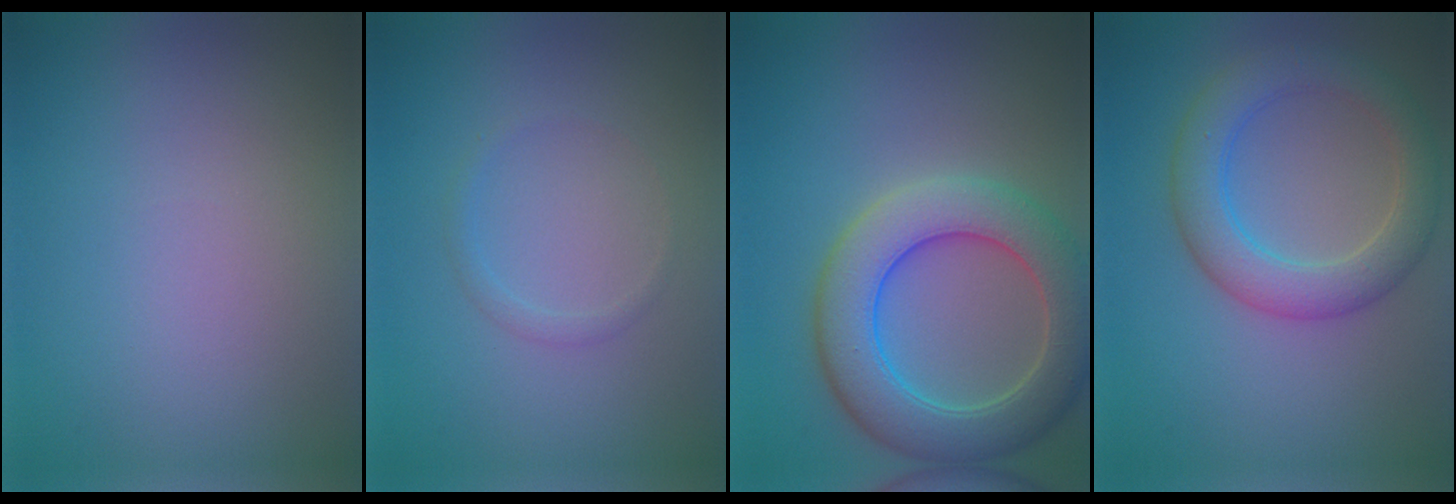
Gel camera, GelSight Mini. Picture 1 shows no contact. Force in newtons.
{"total": 0.9, "press": 0.9, "slide": 0.0}
{"total": 7.8, "press": 7.8, "slide": 0.5}
{"total": 5.1, "press": 5.1, "slide": 0.2}